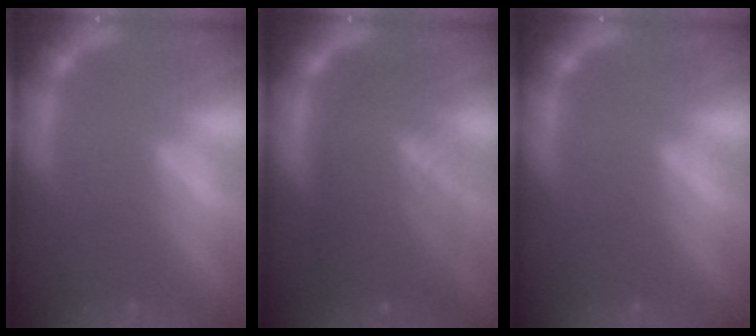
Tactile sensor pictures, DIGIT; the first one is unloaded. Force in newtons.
{"total": 8.6}
{"total": 0.0}